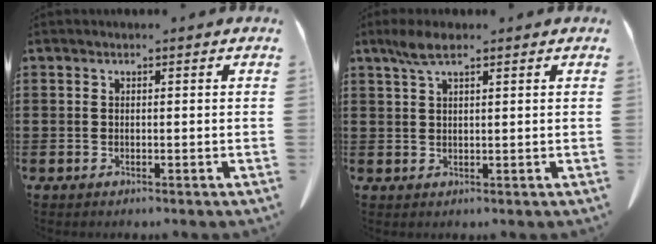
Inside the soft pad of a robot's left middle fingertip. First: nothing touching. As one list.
[{"total": 3.5, "force": [2.1, 0.9, 2.7], "torque": [-0.059, 0.002, 0.038]}]